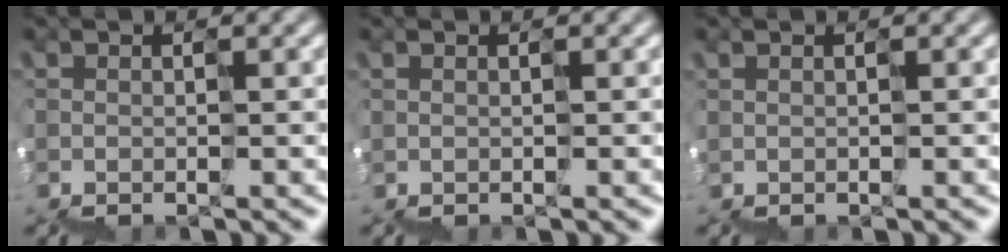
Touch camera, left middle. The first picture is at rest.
{"total": 0.0}
{"total": 0.0}